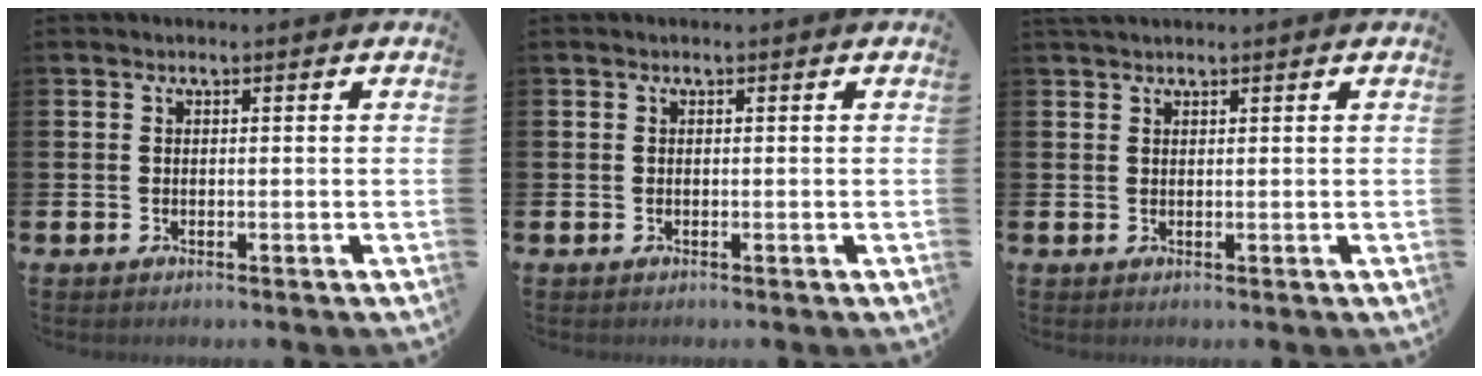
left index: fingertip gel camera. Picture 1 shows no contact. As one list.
[{"total": 0.0}, {"total": 1.3, "force": [1.2, 0.3, 0.3], "torque": [0.001, 0.001, 0.021]}]